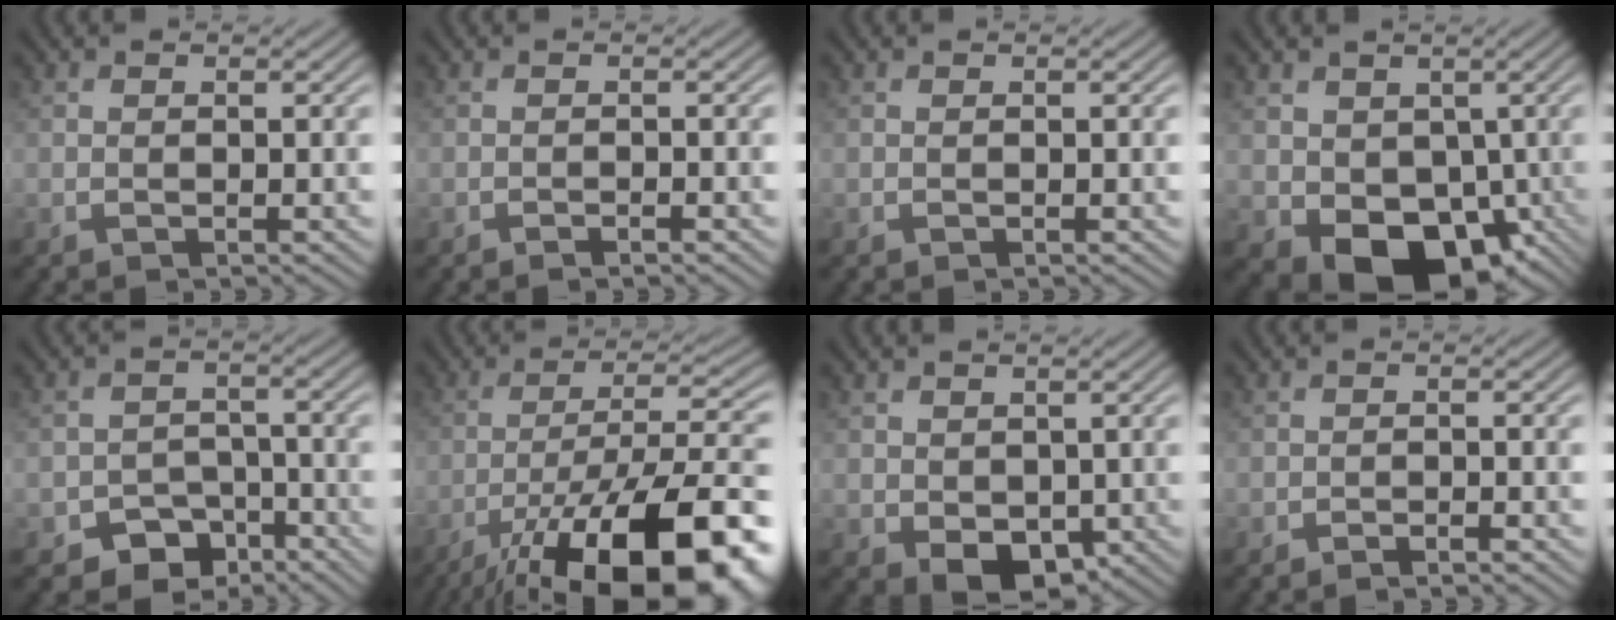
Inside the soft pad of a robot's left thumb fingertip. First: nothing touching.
{"total": 1.1, "force": [-0.8, 0.1, 0.8], "torque": [-0.012, 0.002, -0.014]}
{"total": 0.0}
{"total": 10.4, "force": [-2.4, 7.9, 6.4], "torque": [-0.113, -0.038, -0.032]}
{"total": 6.1, "force": [-4.2, 3.9, 2.0], "torque": [-0.032, -0.009, -0.070]}
{"total": 20.1, "force": [-12.0, 6.3, 14.9], "torque": [-0.213, -0.028, -0.188]}
{"total": 4.3, "force": [-0.7, 3.2, 2.8], "torque": [-0.060, -0.014, -0.009]}
{"total": 1.4, "force": [-1.1, 0.2, 0.8], "torque": [-0.012, 0.003, -0.018]}